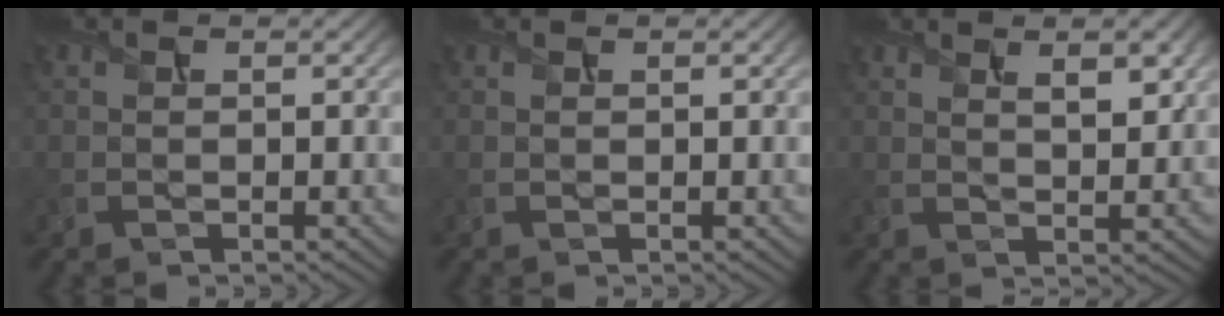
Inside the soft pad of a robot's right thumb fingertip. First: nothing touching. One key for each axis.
{"total": 0.0}
{"total": 3.8, "fx": 2.1, "fy": 1.3, "fz": 2.9, "tx": -0.049, "ty": -0.008, "tz": 0.043}